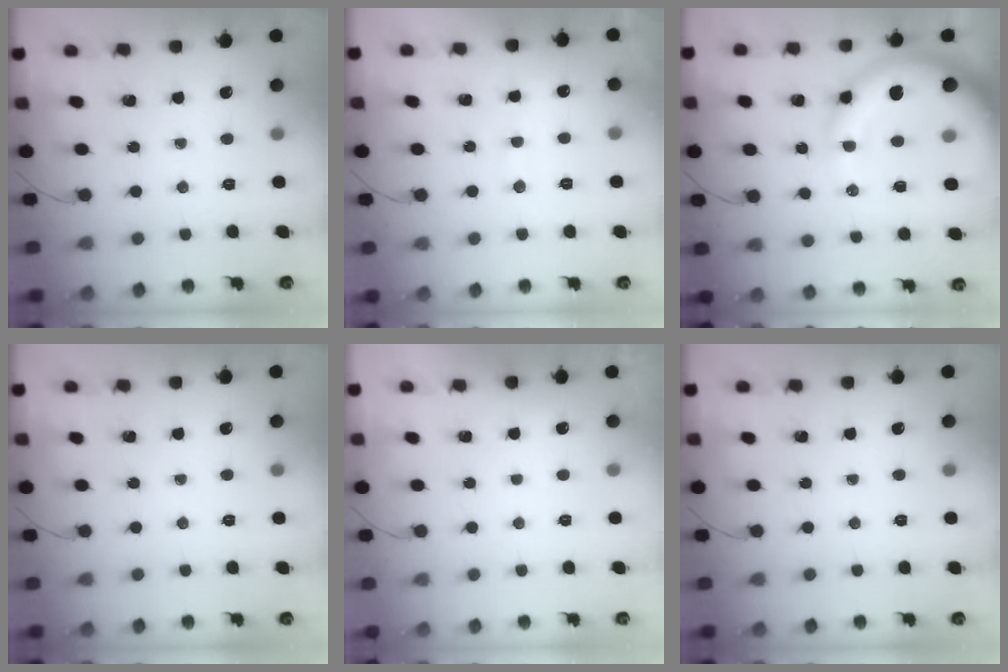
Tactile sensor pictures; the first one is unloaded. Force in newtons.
{"total": 7.3, "press": 7.2, "slide": 1.3}
{"total": 15.8, "press": 15.4, "slide": 3.5}
{"total": 0.0}
{"total": 3.0, "press": 3.0, "slide": 0.1}
{"total": 0.0}